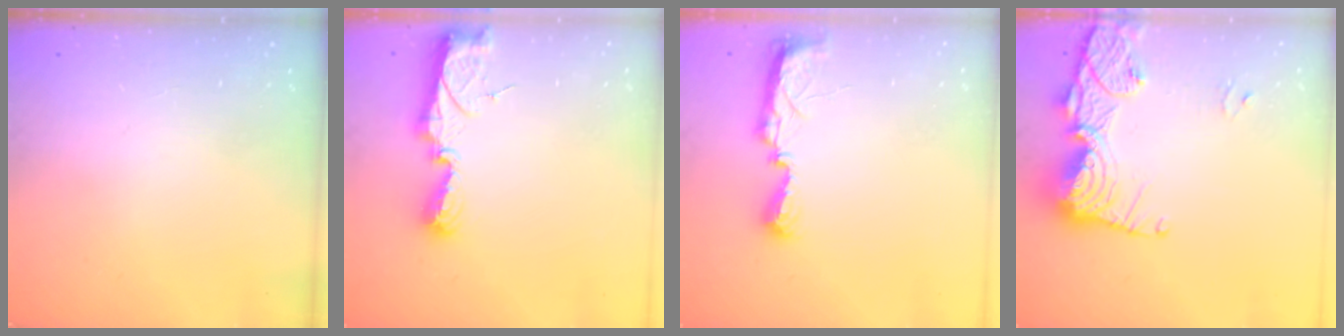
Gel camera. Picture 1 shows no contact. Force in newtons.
{"total": 9.8, "press": 9.7, "slide": 0.9}
{"total": 8.0, "press": 7.9, "slide": 1.1}
{"total": 17.4, "press": 17.3, "slide": 1.4}